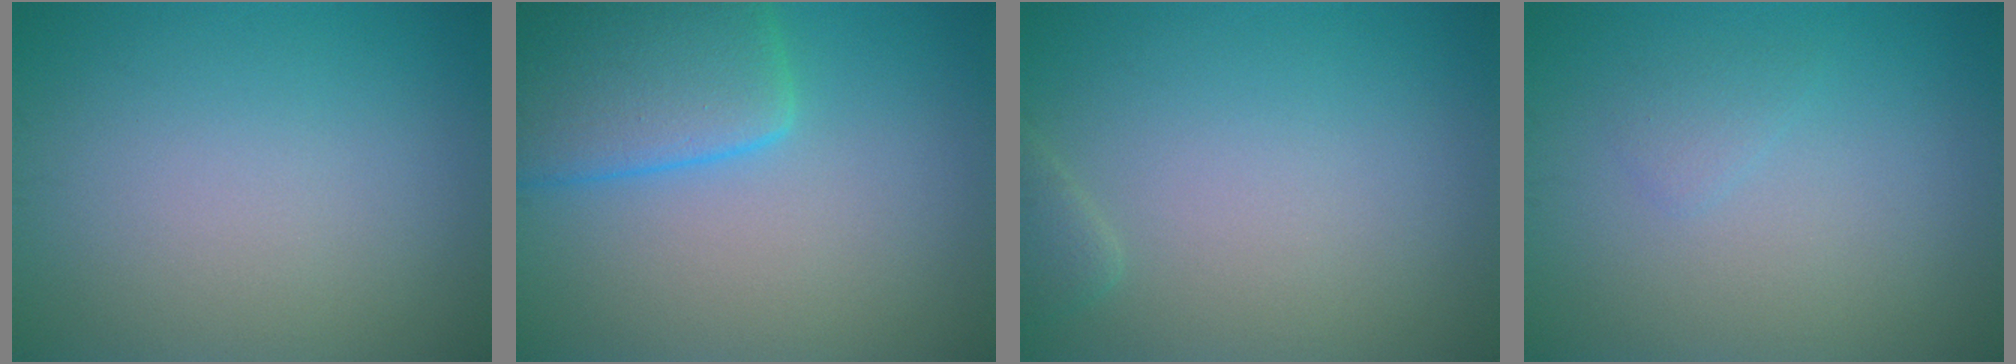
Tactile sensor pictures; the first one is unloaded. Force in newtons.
{"total": 7.1, "press": 7.1, "slide": 0.4}
{"total": 1.1, "press": 1.1, "slide": 0.1}
{"total": 0.9, "press": 0.9, "slide": 0.0}